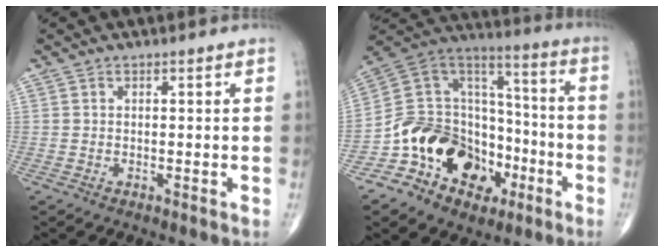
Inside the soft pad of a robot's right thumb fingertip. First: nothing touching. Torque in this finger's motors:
{"motor_torque": [2.20, 2.12, 1.17, -1.58, 0.17]}